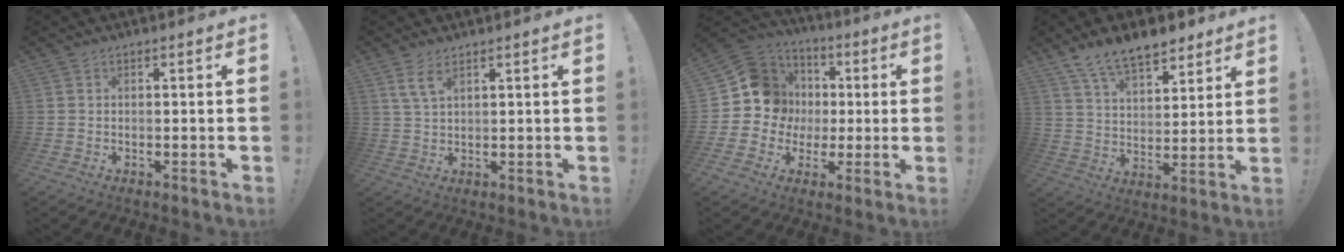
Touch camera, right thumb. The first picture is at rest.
{"total": 4.8, "force": [2.9, 1.7, 3.4], "torque": [-0.053, -0.012, 0.053]}
{"total": 15.1, "force": [2.1, 14.0, 5.3], "torque": [-0.081, -0.002, 0.067]}
{"total": 12.0, "force": [9.3, 5.4, 5.4], "torque": [-0.097, -0.053, 0.173]}